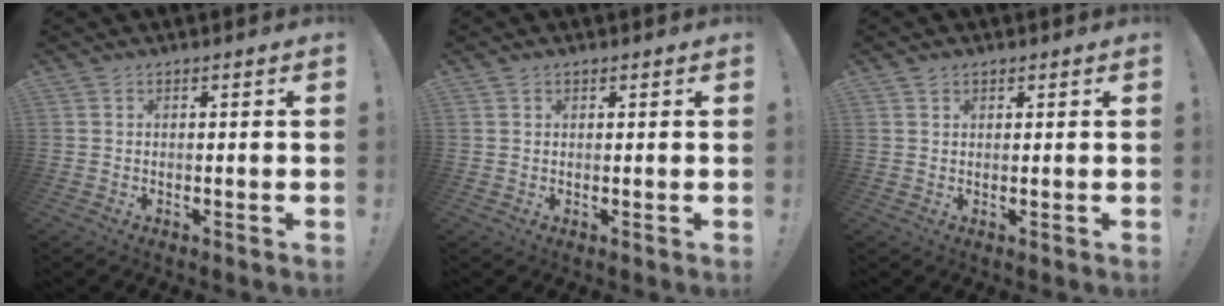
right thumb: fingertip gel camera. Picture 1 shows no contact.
{"total": 0.8, "force": [0.5, 0.6, 0.1], "torque": [-0.001, 0.001, 0.010]}
{"total": 1.3, "force": [1.0, 0.8, 0.2], "torque": [-0.003, -0.001, 0.019]}